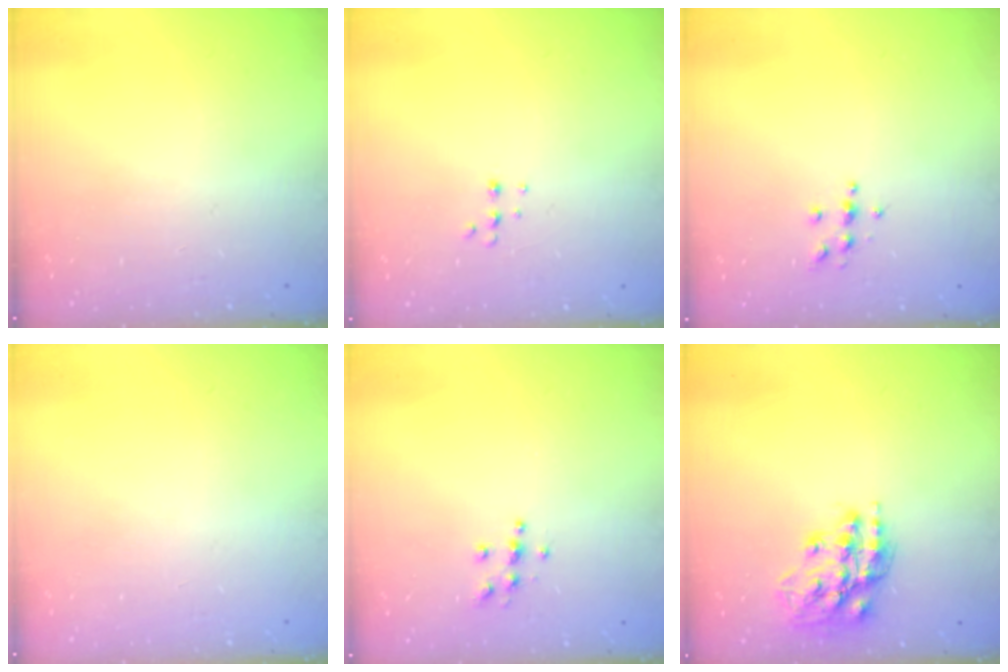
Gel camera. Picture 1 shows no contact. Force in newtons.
{"total": 4.0, "press": 4.0, "slide": 0.8}
{"total": 4.0, "press": 3.9, "slide": 0.6}
{"total": 0.0}
{"total": 5.5, "press": 5.5, "slide": 0.4}
{"total": 16.1, "press": 16.1, "slide": 1.5}